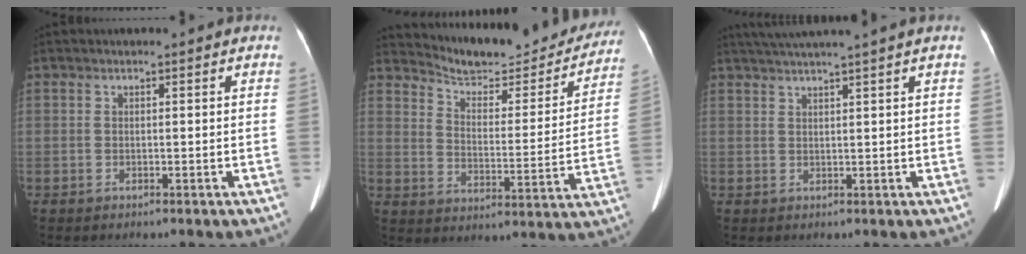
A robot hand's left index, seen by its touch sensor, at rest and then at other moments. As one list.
[{"total": 19.5, "force": [18.6, 3.5, 4.8], "torque": [-0.061, -0.046, 0.243]}, {"total": 6.1, "force": [4.9, -1.7, 3.0], "torque": [-0.045, 0.021, 0.080]}]